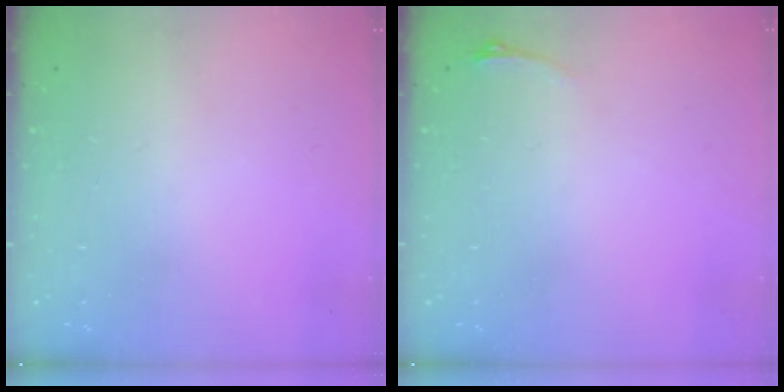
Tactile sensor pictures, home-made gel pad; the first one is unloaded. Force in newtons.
{"total": 2.9, "press": 2.6, "slide": 1.5}